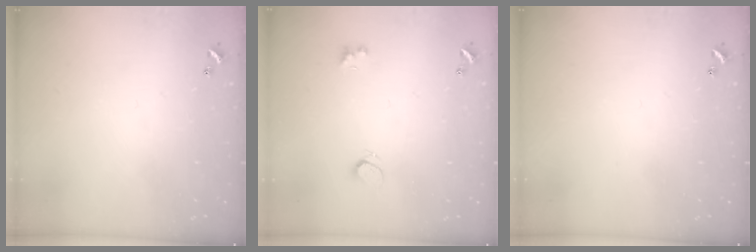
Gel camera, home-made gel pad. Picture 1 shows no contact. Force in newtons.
{"total": 1.4, "press": 0.7, "slide": 1.2}
{"total": 0.0}